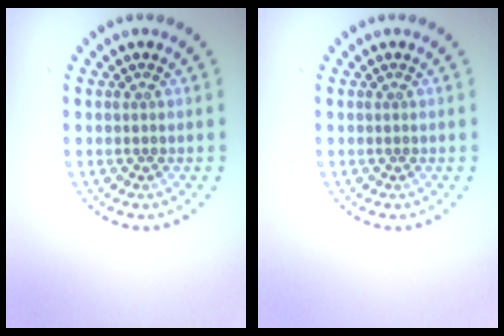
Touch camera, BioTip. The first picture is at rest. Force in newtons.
{"total": 0.0}